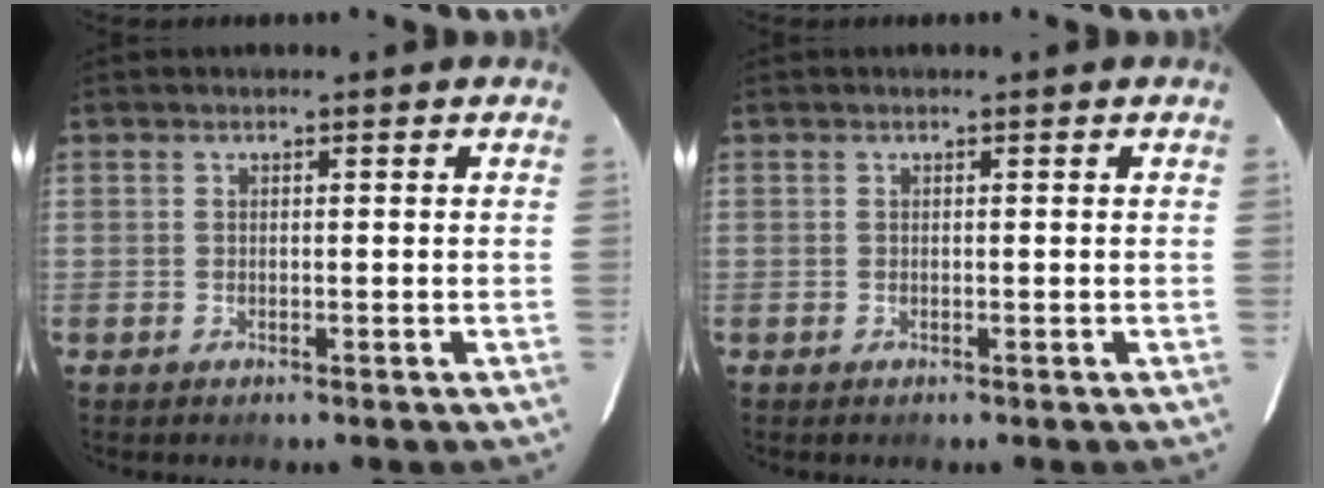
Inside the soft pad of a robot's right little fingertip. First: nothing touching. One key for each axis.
{"total": 0.0}